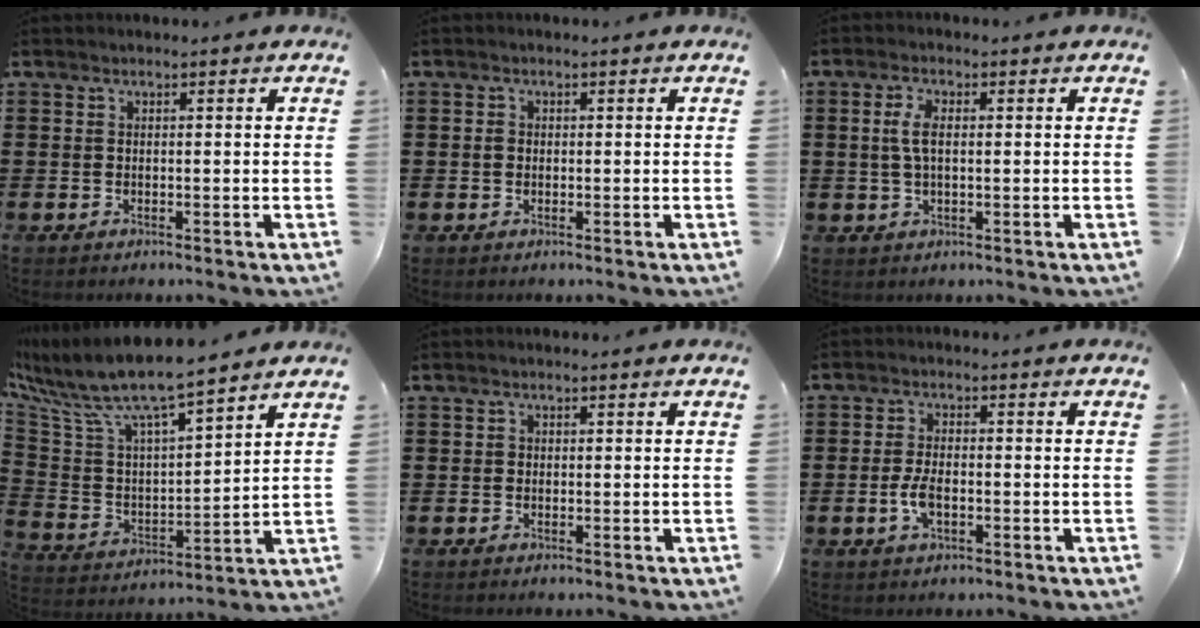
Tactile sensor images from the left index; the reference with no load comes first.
{"total": 0.9, "force": [-0.1, 0.8, 0.4], "torque": [-0.009, 0.006, -0.001]}
{"total": 4.2, "force": [0.5, 1.8, 3.7], "torque": [-0.091, 0.001, 0.003]}
{"total": 8.4, "force": [7.4, 0.9, 4.0], "torque": [-0.113, -0.054, 0.123]}
{"total": 0.7, "force": [0.0, 0.7, 0.2], "torque": [-0.006, 0.005, -0.001]}
{"total": 4.3, "force": [-1.1, 2.0, 3.6], "torque": [-0.085, -0.002, -0.024]}